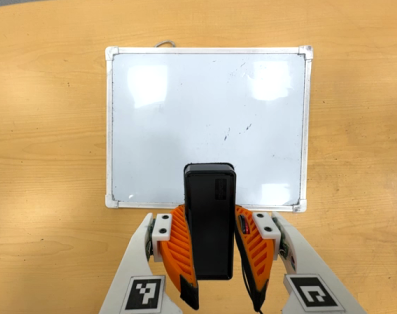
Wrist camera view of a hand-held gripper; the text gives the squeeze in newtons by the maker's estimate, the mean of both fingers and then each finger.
{"total": 7.8, "left": 6.3, "right": 9.2}